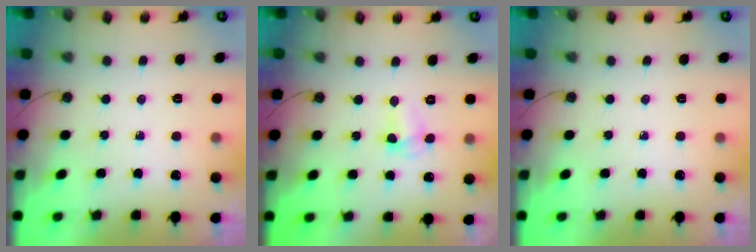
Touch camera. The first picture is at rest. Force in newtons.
{"total": 2.9, "press": 2.9, "slide": 0.3}
{"total": 0.0}